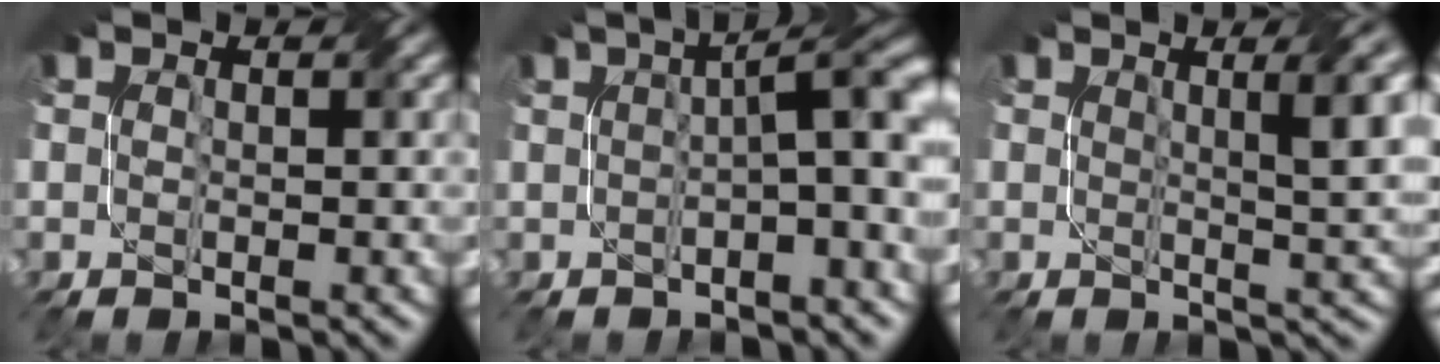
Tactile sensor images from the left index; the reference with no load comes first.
{"total": 6.7, "force": [0.5, 1.7, 6.4], "torque": [-0.059, 0.025, 0.007]}
{"total": 4.4, "force": [1.2, 1.0, 4.2], "torque": [-0.040, 0.009, 0.020]}